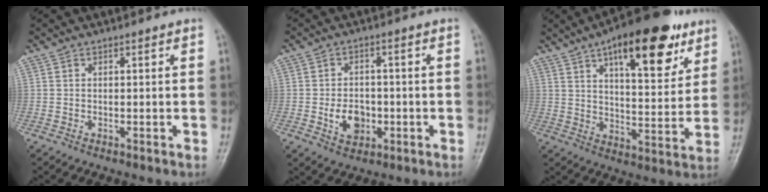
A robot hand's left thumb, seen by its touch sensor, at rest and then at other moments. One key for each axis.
{"total": 6.3, "fx": -1.5, "fy": 4.6, "fz": 3.9, "tx": -0.045, "ty": 0.008, "tz": -0.021}
{"total": 20.5, "fx": 11.2, "fy": 8.0, "fz": 15.1, "tx": -0.187, "ty": -0.036, "tz": 0.170}